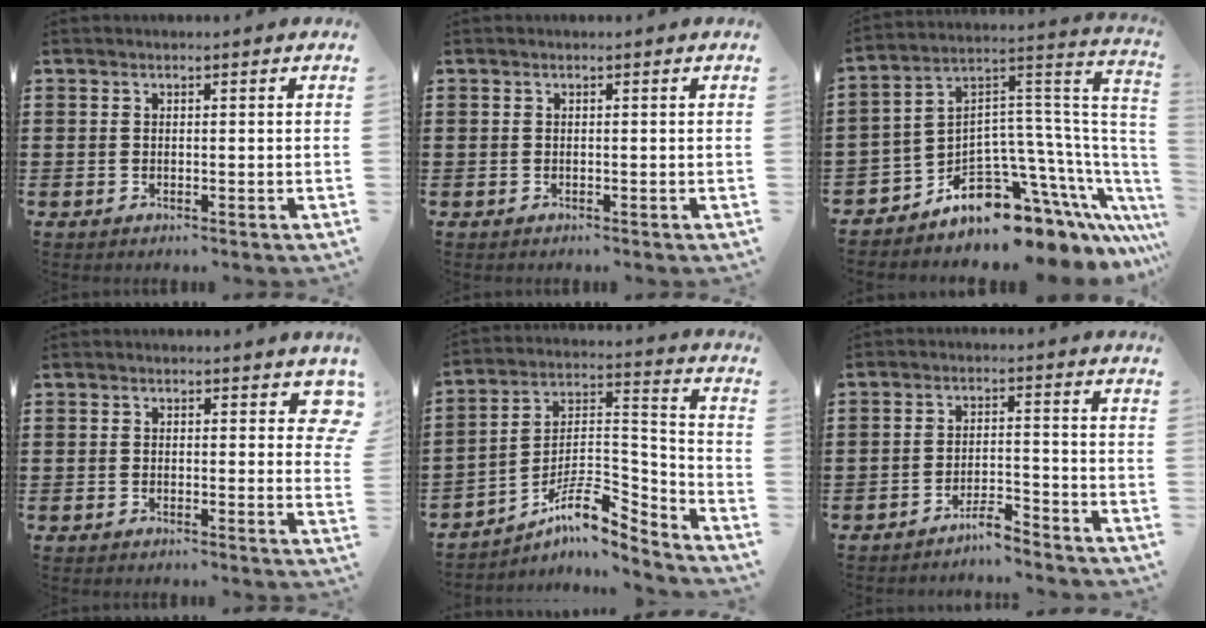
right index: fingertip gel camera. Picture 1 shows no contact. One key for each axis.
{"total": 0.0}
{"total": 9.5, "fx": -6.6, "fy": 4.9, "fz": 4.7, "tx": -0.101, "ty": -0.018, "tz": -0.120}
{"total": 2.1, "fx": 1.3, "fy": 1.1, "fz": 1.3, "tx": -0.007, "ty": -0.002, "tz": 0.018}
{"total": 9.5, "fx": -6.9, "fy": 3.0, "fz": 5.8, "tx": -0.110, "ty": -0.002, "tz": -0.135}
{"total": 3.4, "fx": -3.2, "fy": 0.1, "fz": 1.0, "tx": -0.021, "ty": 0.004, "tz": -0.064}